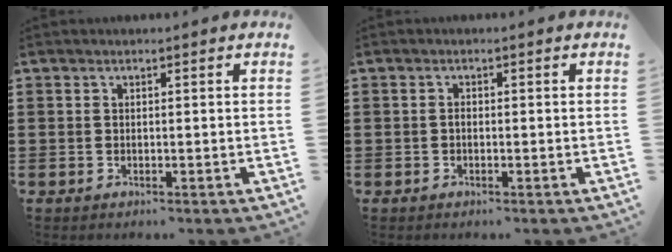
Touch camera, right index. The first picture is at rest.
{"total": 0.8, "force": [-0.3, 0.4, 0.6], "torque": [-0.013, -0.002, -0.005]}